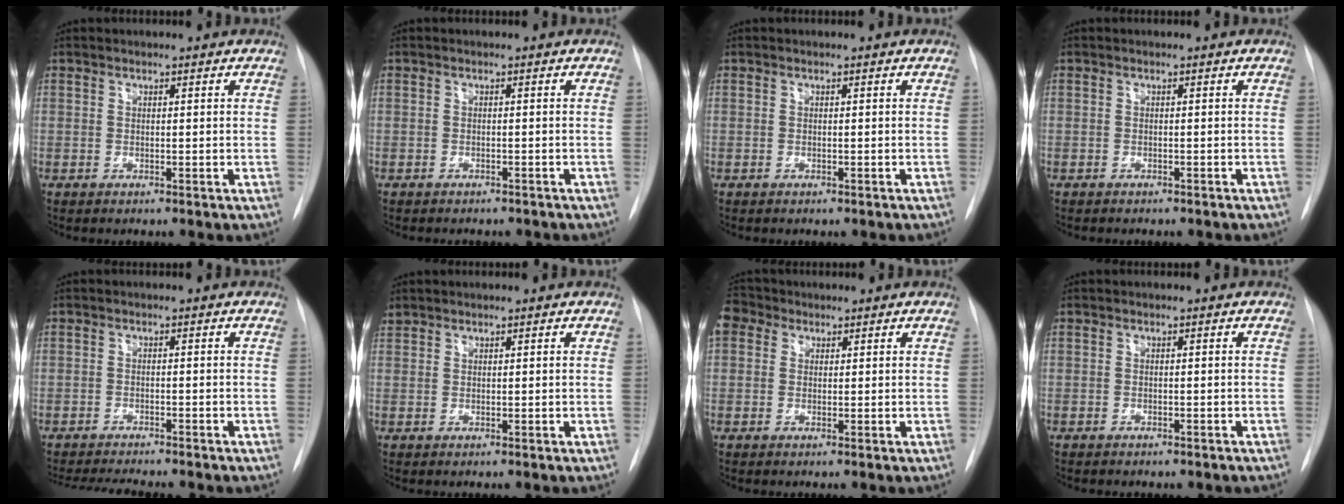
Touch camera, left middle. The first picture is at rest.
{"total": 5.0, "force": [-4.4, 1.8, 1.7], "torque": [-0.022, 0.001, -0.047]}
{"total": 0.9, "force": [-0.8, 0.3, 0.4], "torque": [-0.010, -0.001, -0.009]}
{"total": 3.2, "force": [-2.7, 1.0, 1.3], "torque": [-0.025, -0.006, -0.027]}
{"total": 6.9, "force": [-6.2, 0.5, 2.9], "torque": [-0.040, -0.010, -0.094]}
{"total": 1.2, "force": [1.0, 0.5, -0.2], "torque": [0.005, 0.009, 0.019]}
{"total": 5.2, "force": [2.7, 4.0, 1.9], "torque": [-0.054, 0.028, 0.053]}
{"total": 1.7, "force": [-1.4, 0.6, 0.7], "torque": [-0.017, -0.003, -0.015]}